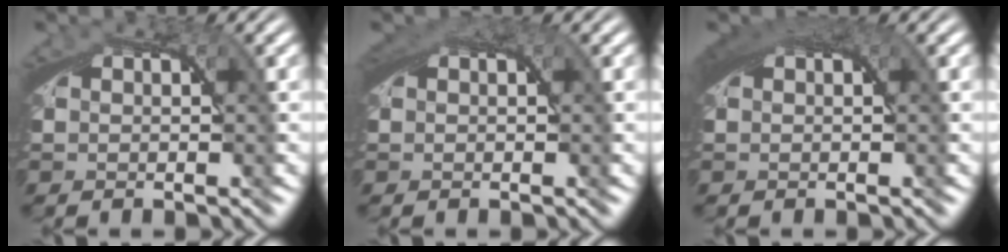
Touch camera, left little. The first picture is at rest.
{"total": 1.9, "force": [1.0, 0.9, 1.4], "torque": [-0.022, 0.009, 0.012]}
{"total": 3.1, "force": [1.4, 1.1, 2.6], "torque": [-0.041, 0.010, 0.019]}